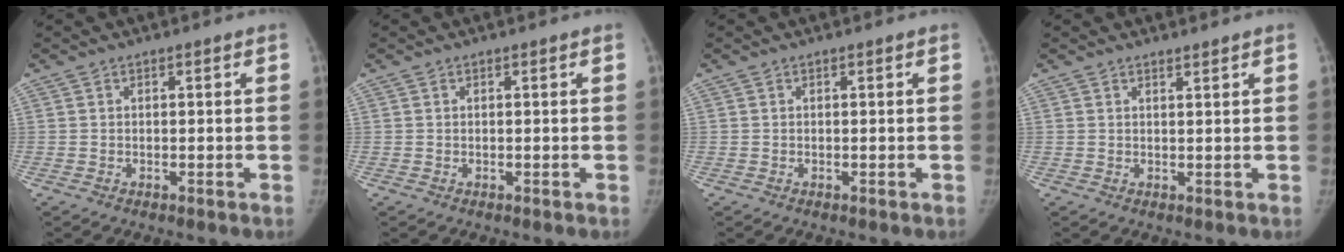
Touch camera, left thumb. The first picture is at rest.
{"total": 0.0}
{"total": 0.0}
{"total": 1.0, "force": [0.9, 0.0, 0.3], "torque": [-0.002, -0.009, 0.017]}